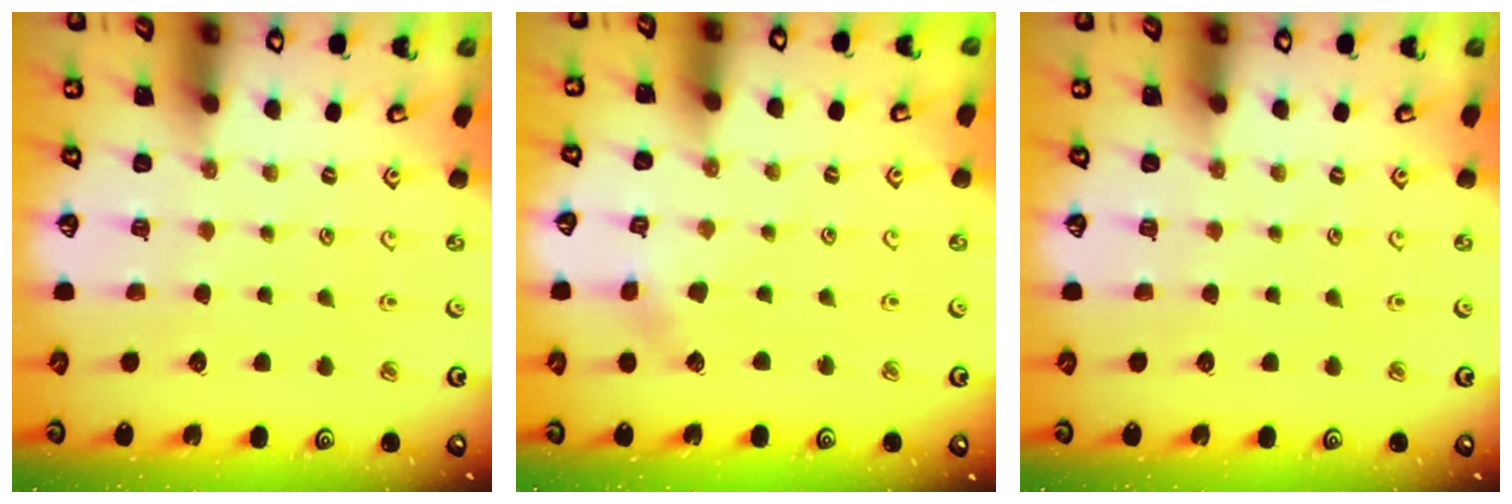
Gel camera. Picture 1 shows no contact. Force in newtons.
{"total": 4.0, "press": 3.9, "slide": 0.3}
{"total": 0.0}